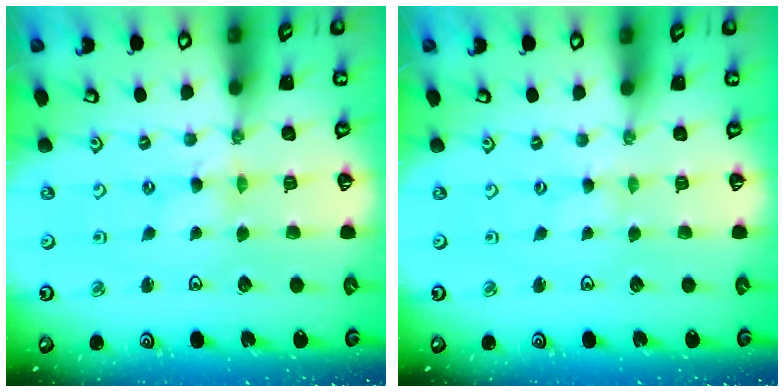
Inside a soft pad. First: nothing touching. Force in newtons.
{"total": 0.0}